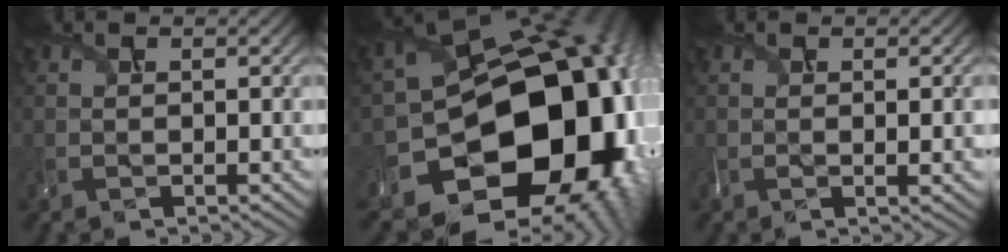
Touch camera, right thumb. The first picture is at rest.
{"total": 20.0, "force": [-5.8, 14.8, 12.2], "torque": [-0.174, -0.042, -0.063]}
{"total": 3.3, "force": [0.0, 0.9, 3.2], "torque": [-0.038, 0.010, 0.004]}